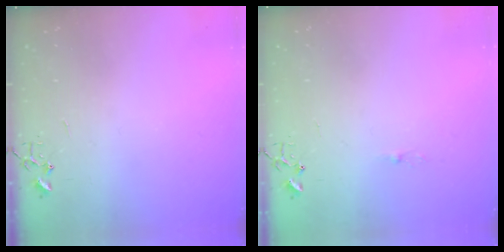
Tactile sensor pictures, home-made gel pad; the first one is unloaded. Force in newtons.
{"total": 3.6, "press": 3.6, "slide": 0.5}